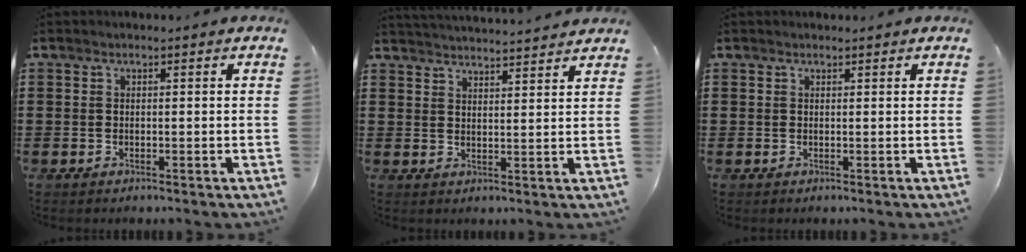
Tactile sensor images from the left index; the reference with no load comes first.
{"total": 3.2, "force": [3.2, -0.4, 0.0], "torque": [-0.010, -0.018, 0.057]}
{"total": 0.6, "force": [0.5, 0.4, 0.0], "torque": [0.000, 0.002, 0.009]}